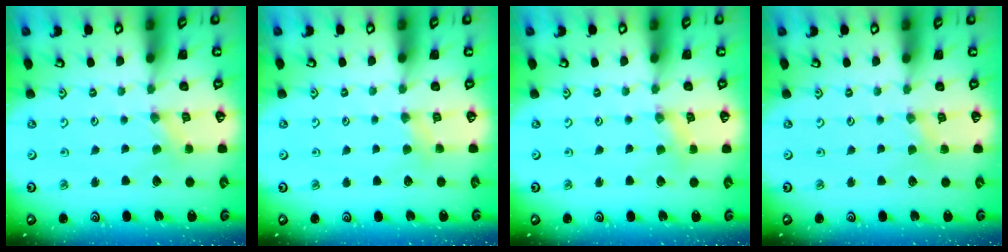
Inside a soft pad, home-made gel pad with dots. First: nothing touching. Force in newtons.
{"total": 4.1, "press": 4.0, "slide": 0.6}
{"total": 2.4, "press": 2.4, "slide": 0.4}
{"total": 1.8, "press": 1.8, "slide": 0.3}